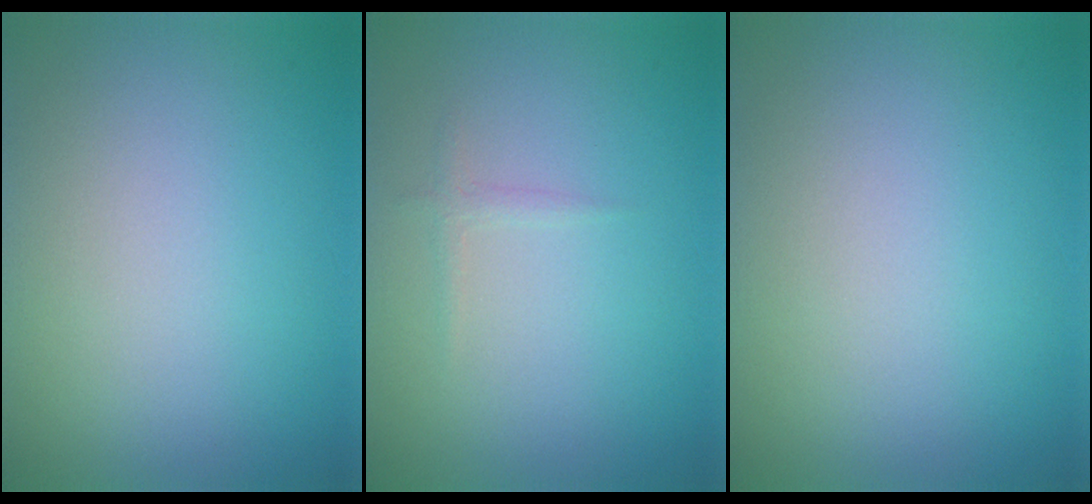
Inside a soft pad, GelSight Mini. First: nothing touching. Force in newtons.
{"total": 0.7, "press": 0.7, "slide": 0.1}
{"total": 0.0}